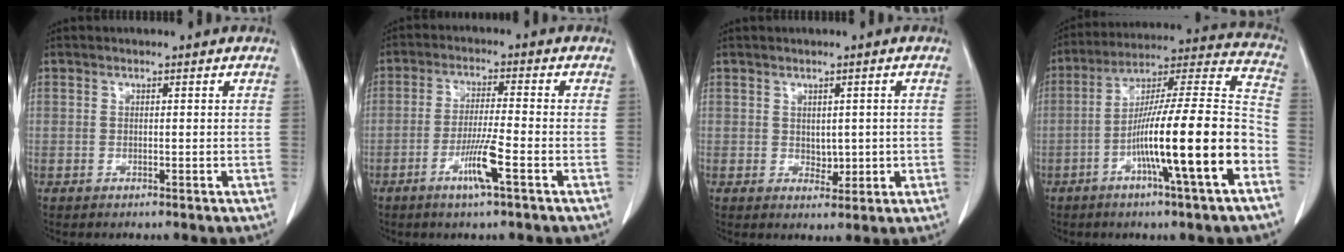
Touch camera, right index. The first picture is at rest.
{"total": 6.3, "force": [-3.0, -0.4, 5.6], "torque": [-0.108, -0.011, -0.057]}
{"total": 2.6, "force": [0.0, 1.7, 1.9], "torque": [-0.024, -0.003, 0.008]}
{"total": 19.7, "force": [-7.1, 0.0, 18.4], "torque": [-0.284, 0.002, -0.123]}